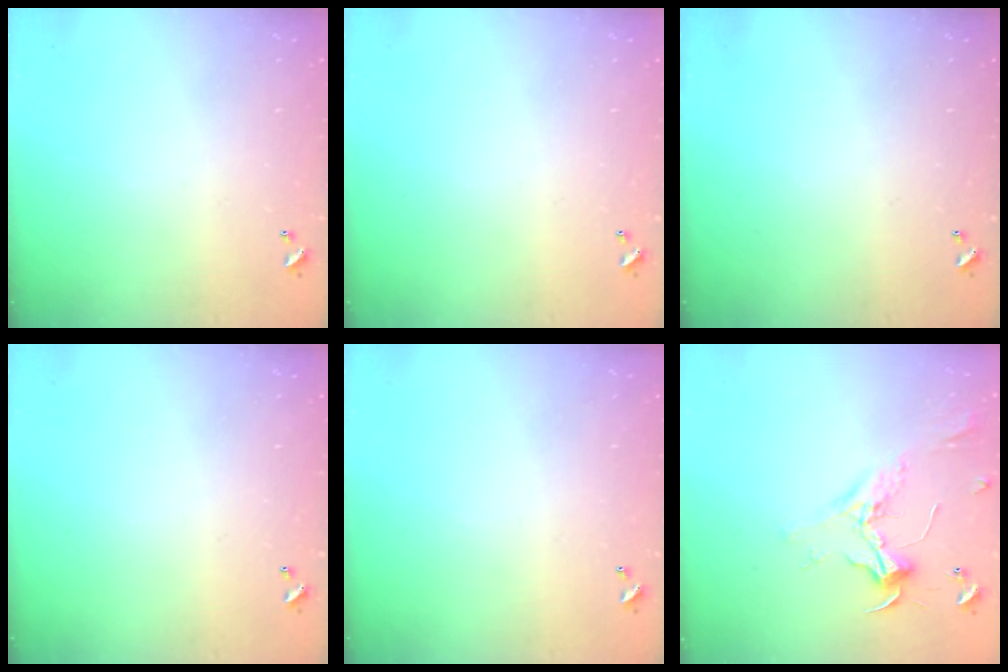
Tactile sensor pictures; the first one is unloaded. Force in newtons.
{"total": 0.0}
{"total": 0.0}
{"total": 0.0}
{"total": 0.0}
{"total": 2.3, "press": 2.2, "slide": 0.6}